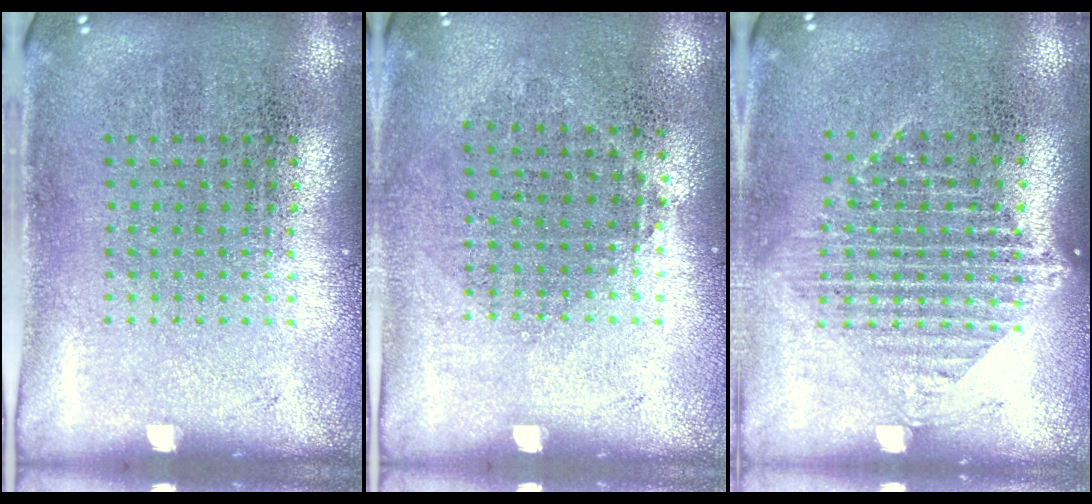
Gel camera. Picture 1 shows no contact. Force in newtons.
{"total": 0.8, "press": 0.7, "slide": 0.3}
{"total": 1.4, "press": 1.2, "slide": 0.7}